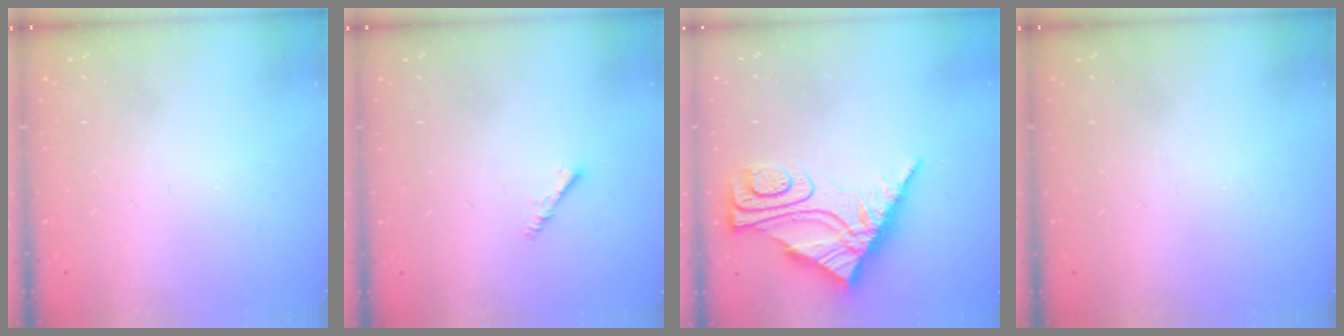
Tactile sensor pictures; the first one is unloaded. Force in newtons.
{"total": 1.9, "press": 1.9, "slide": 0.4}
{"total": 12.3, "press": 12.2, "slide": 1.2}
{"total": 0.0}